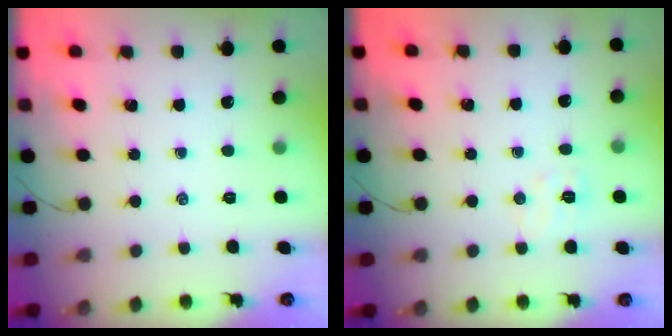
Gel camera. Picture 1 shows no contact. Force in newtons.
{"total": 4.9, "press": 4.7, "slide": 1.4}